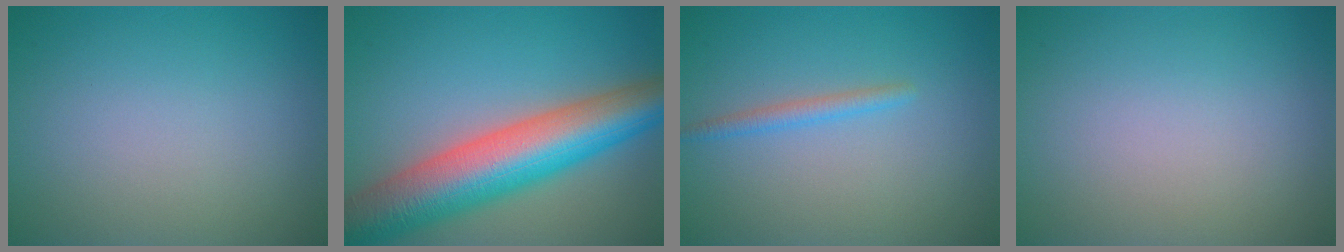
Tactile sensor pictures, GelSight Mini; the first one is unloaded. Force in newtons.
{"total": 11.2, "press": 11.2, "slide": 0.5}
{"total": 1.4, "press": 1.4, "slide": 0.0}
{"total": 0.0}